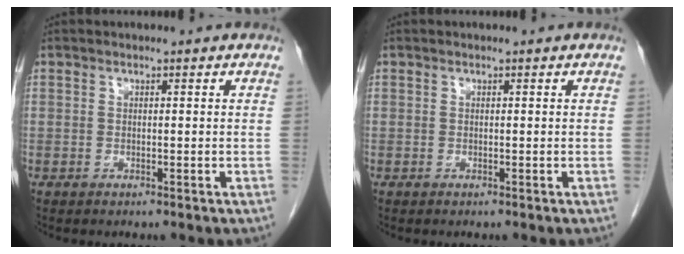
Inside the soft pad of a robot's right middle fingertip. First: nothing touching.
{"total": 0.0}